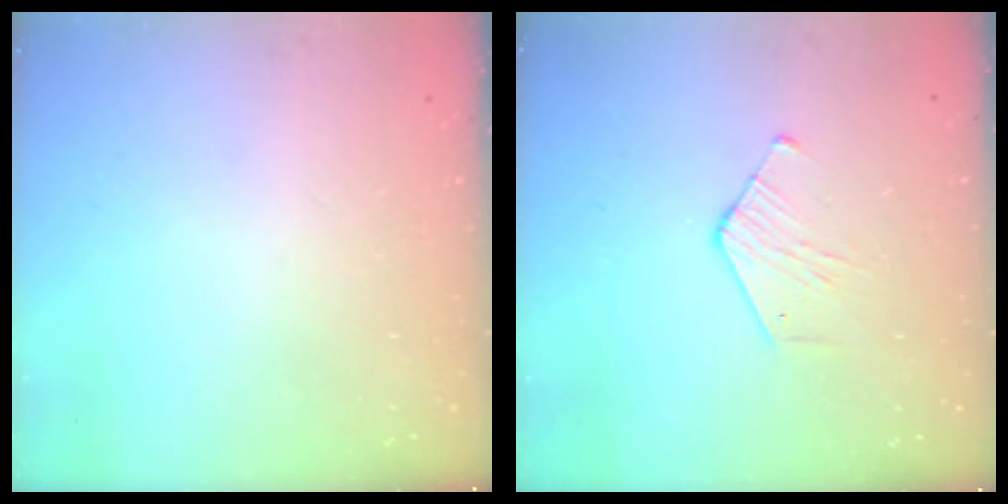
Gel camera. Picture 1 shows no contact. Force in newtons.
{"total": 4.3, "press": 4.3, "slide": 0.4}